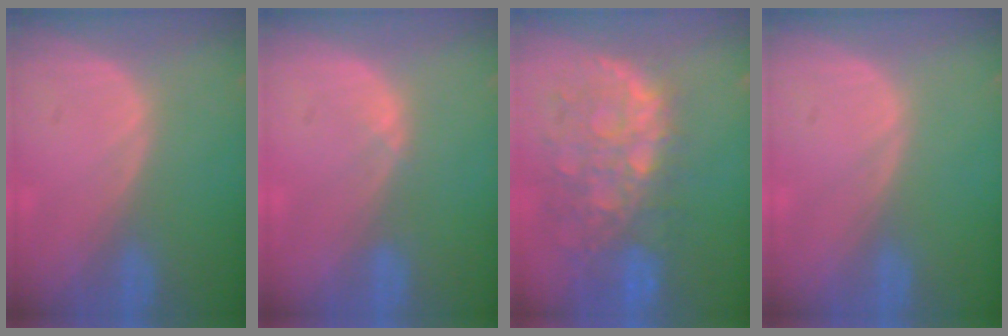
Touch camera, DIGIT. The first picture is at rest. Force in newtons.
{"total": 0.7, "press": 0.6, "slide": 0.4}
{"total": 11.1, "press": 9.7, "slide": 5.5}
{"total": 0.0}